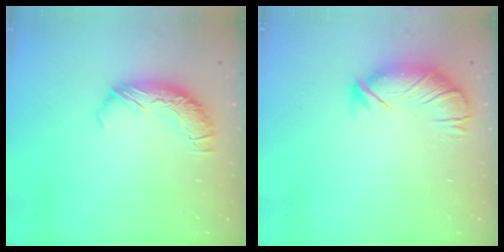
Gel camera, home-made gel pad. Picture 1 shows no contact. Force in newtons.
{"total": 3.1, "press": 2.6, "slide": 1.8}